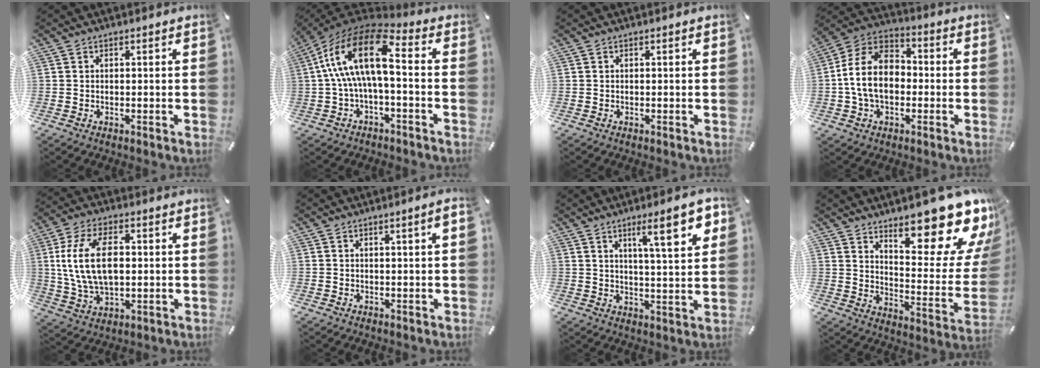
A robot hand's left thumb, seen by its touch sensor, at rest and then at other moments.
{"total": 16.4, "force": [0.9, 8.0, 14.3], "torque": [-0.280, 0.016, 0.018]}
{"total": 0.0}
{"total": 12.9, "force": [-2.5, 9.6, 8.2], "torque": [-0.190, 0.025, -0.048]}
{"total": 13.7, "force": [1.9, 8.2, 10.8], "torque": [-0.250, 0.006, 0.029]}
{"total": 2.0, "force": [0.4, 0.1, 1.9], "torque": [-0.032, -0.001, 0.007]}
{"total": 12.5, "force": [6.2, 2.6, 10.5], "torque": [-0.152, -0.024, 0.093]}
{"total": 21.6, "force": [15.8, 6.7, 13.1], "torque": [-0.151, -0.139, 0.255]}